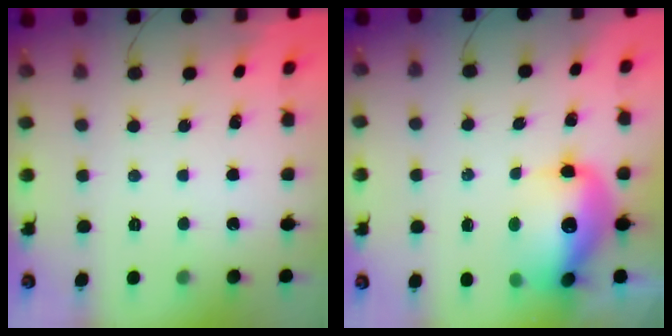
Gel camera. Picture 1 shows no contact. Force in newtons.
{"total": 15.6, "press": 15.1, "slide": 3.7}